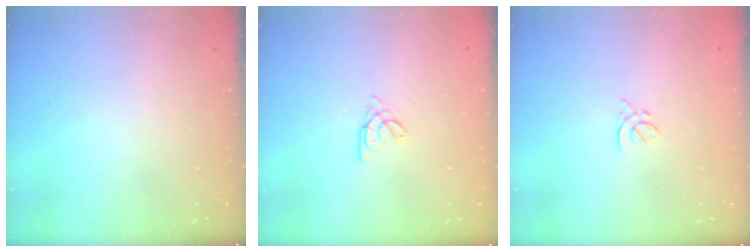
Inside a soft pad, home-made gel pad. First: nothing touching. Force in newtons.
{"total": 2.5, "press": 2.5, "slide": 0.5}
{"total": 2.0, "press": 1.9, "slide": 0.7}